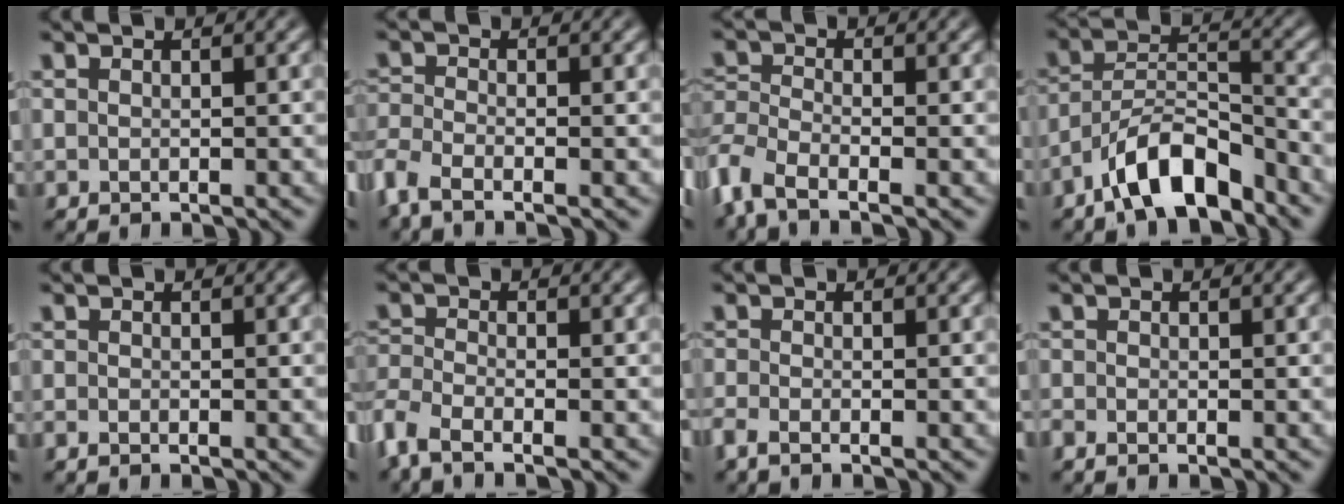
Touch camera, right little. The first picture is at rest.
{"total": 3.2, "force": [-2.4, 1.2, 1.7], "torque": [-0.051, -0.017, -0.038]}
{"total": 4.1, "force": [-2.6, 2.2, 2.2], "torque": [-0.076, -0.025, -0.039]}
{"total": 6.1, "force": [-4.2, 2.4, 3.6], "torque": [-0.047, -0.010, -0.067]}
{"total": 0.8, "force": [-0.8, 0.1, 0.2], "torque": [-0.007, -0.007, -0.011]}
{"total": 3.6, "force": [-2.6, 1.5, 1.9], "torque": [-0.057, -0.018, -0.041]}
{"total": 1.8, "force": [-1.5, 0.5, 0.8], "torque": [-0.027, -0.013, -0.024]}
{"total": 1.0, "force": [-0.9, 0.5, 0.3], "torque": [-0.011, -0.008, -0.016]}